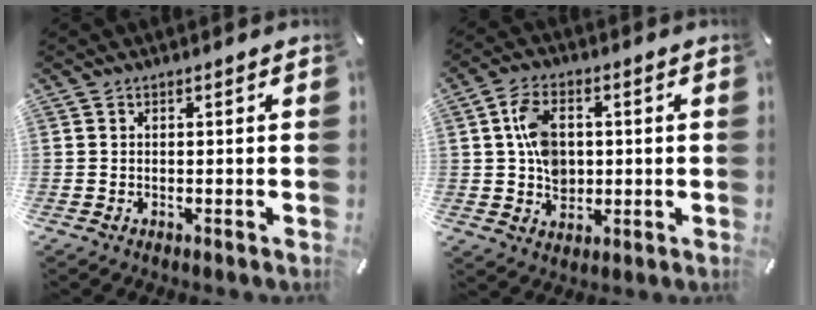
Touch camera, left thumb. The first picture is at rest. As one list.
[{"total": 8.6, "force": [0.8, 6.5, 5.5], "torque": [-0.101, 0.010, 0.018]}]